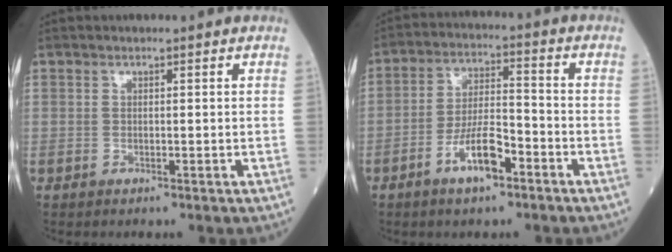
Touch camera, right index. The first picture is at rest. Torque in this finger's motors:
{"motor_torque": [0.99, -0.70, 0.58, 0.15]}